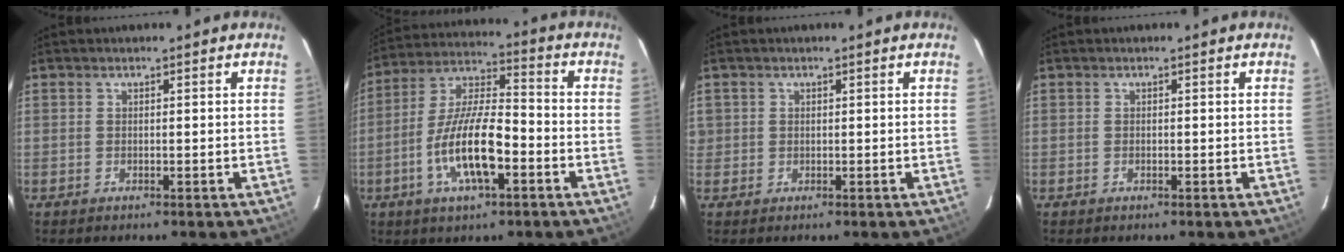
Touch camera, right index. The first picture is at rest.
{"total": 14.3, "force": [-5.2, 4.4, 12.6], "torque": [-0.256, -0.002, -0.097]}
{"total": 1.3, "force": [0.1, 1.3, 0.0], "torque": [0.005, 0.004, 0.001]}
{"total": 0.0}